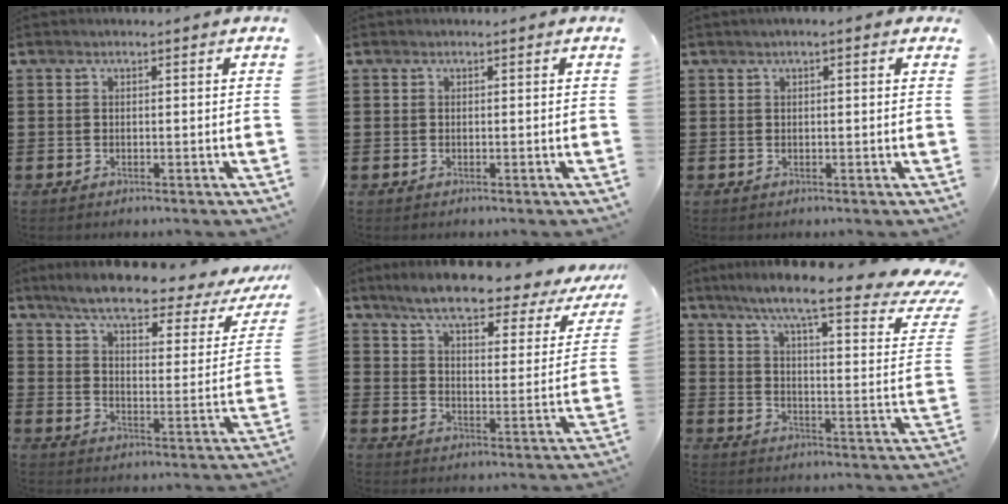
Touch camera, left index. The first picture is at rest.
{"total": 0.0}
{"total": 1.2, "force": [0.5, 0.2, 1.1], "torque": [-0.022, 0.003, 0.007]}
{"total": 7.3, "force": [5.6, 0.4, 4.7], "torque": [-0.106, -0.033, 0.089]}
{"total": 8.0, "force": [6.5, 0.5, 4.6], "torque": [-0.110, -0.039, 0.103]}
{"total": 11.0, "force": [7.8, 0.8, 7.7], "torque": [-0.148, -0.057, 0.118]}